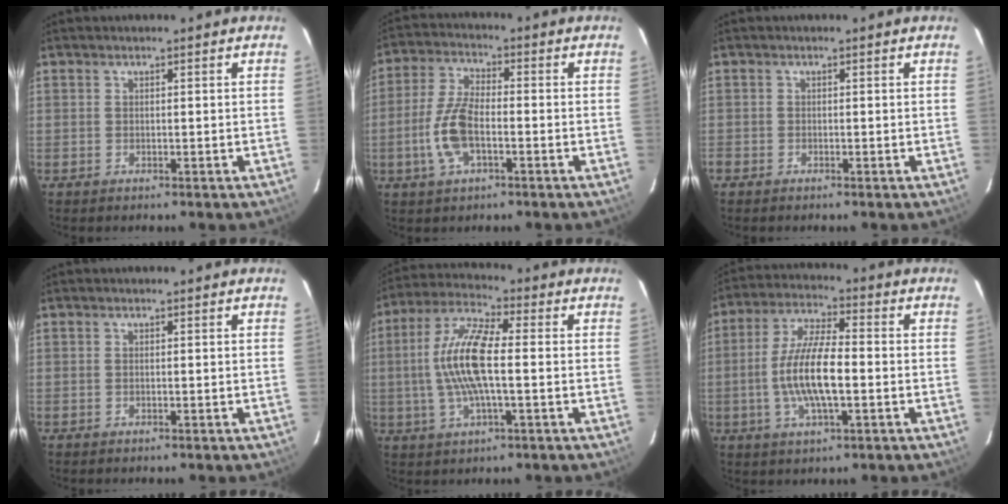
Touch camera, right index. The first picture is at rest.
{"total": 9.2, "force": [-2.6, 3.9, 7.9], "torque": [-0.174, 0.004, -0.052]}
{"total": 0.9, "force": [-0.7, 0.4, 0.0], "torque": [-0.002, 0.000, -0.017]}
{"total": 0.0}
{"total": 12.4, "force": [-0.4, 3.2, 11.9], "torque": [-0.244, 0.010, -0.012]}
{"total": 11.5, "force": [-2.1, 3.2, 10.9], "torque": [-0.219, 0.000, -0.041]}